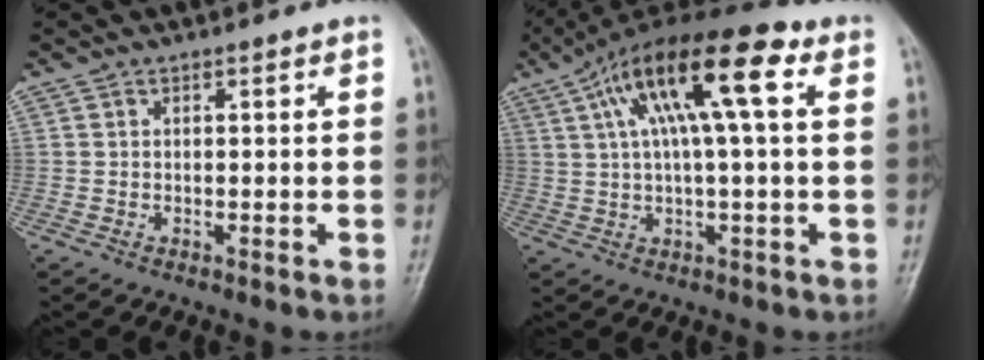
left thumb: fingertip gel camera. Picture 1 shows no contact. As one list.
[{"total": 16.5, "force": [5.2, 4.5, 15.0], "torque": [-0.260, 0.029, 0.080]}]